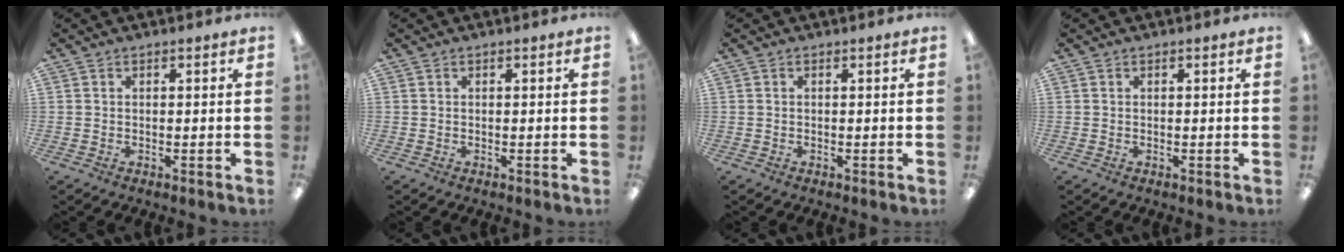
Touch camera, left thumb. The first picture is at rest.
{"total": 0.0}
{"total": 0.0}
{"total": 0.0}